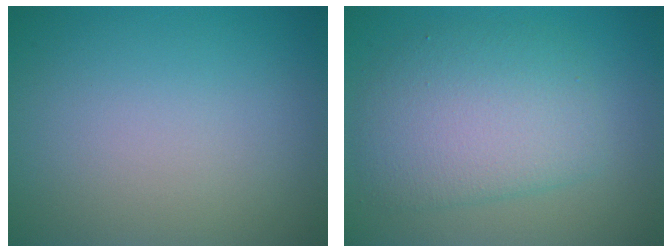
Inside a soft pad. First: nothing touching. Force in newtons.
{"total": 5.7, "press": 5.7, "slide": 0.1}